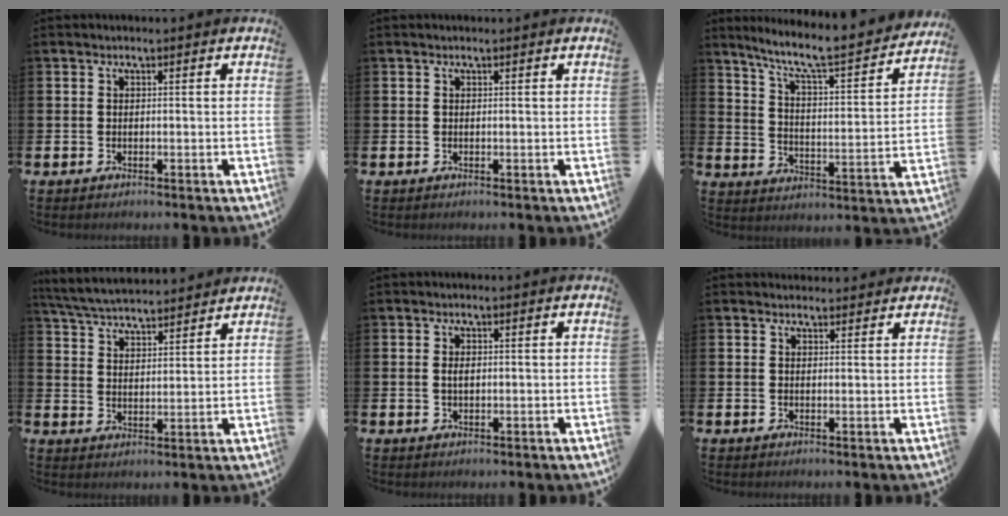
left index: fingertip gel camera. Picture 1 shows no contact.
{"total": 0.0}
{"total": 8.2, "force": [7.2, 0.9, 3.8], "torque": [-0.099, -0.054, 0.115]}
{"total": 5.5, "force": [5.5, 0.5, 0.8], "torque": [-0.037, -0.033, 0.097]}
{"total": 1.2, "force": [0.2, 0.6, 1.0], "torque": [-0.014, 0.003, 0.000]}
{"total": 2.2, "force": [2.1, 0.7, -0.1], "torque": [0.009, -0.009, 0.036]}